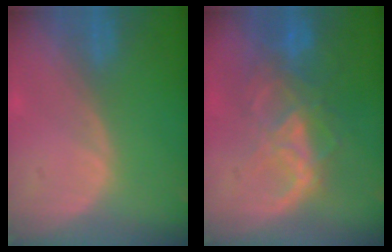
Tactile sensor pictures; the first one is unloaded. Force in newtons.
{"total": 8.9, "press": 7.5, "slide": 4.7}